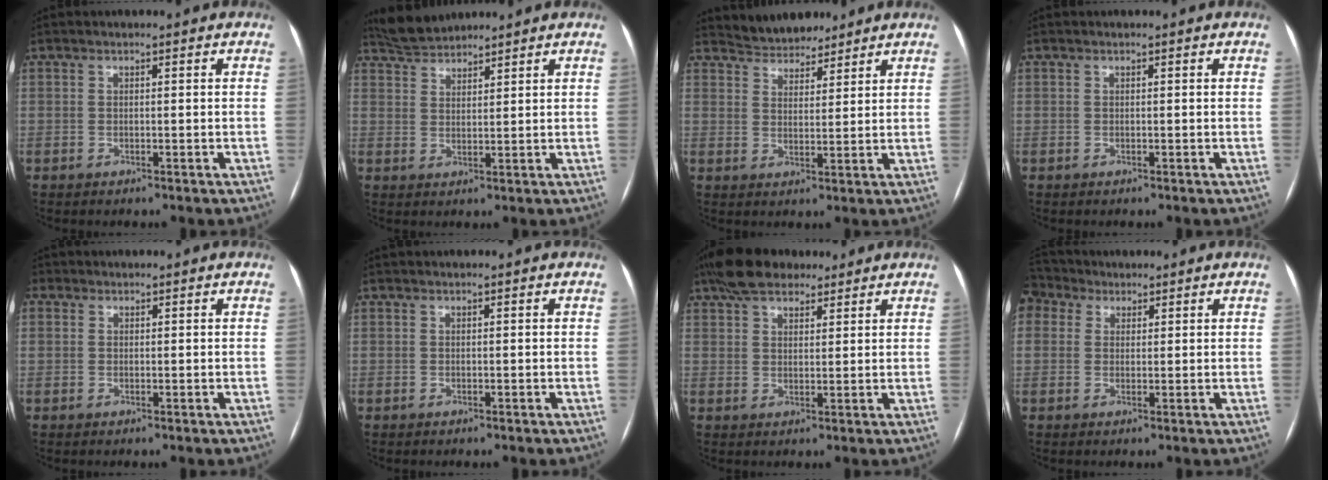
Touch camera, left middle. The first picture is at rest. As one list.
[{"total": 4.6, "force": [4.6, 0.5, 0.3], "torque": [-0.016, 0.020, 0.091]}, {"total": 6.3, "force": [5.9, 2.1, 0.6], "torque": [-0.011, 0.016, 0.099]}, {"total": 0.0}, {"total": 0.8, "force": [0.0, 0.8, 0.1], "torque": [0.000, 0.001, 0.003]}, {"total": 0.0}, {"total": 8.5, "force": [6.5, 3.8, 3.9], "torque": [-0.070, 0.029, 0.113]}, {"total": 4.0, "force": [3.0, 2.5, 0.8], "torque": [-0.026, 0.027, 0.066]}]